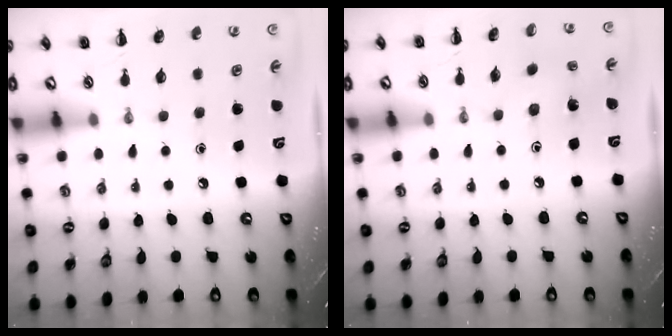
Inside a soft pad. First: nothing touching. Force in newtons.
{"total": 1.4, "press": 1.2, "slide": 0.6}